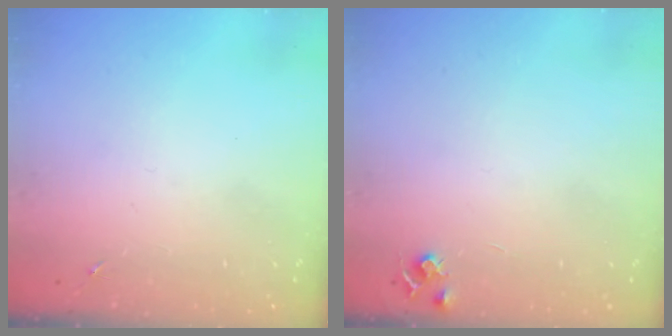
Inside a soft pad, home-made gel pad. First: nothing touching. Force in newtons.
{"total": 5.2, "press": 5.2, "slide": 0.7}